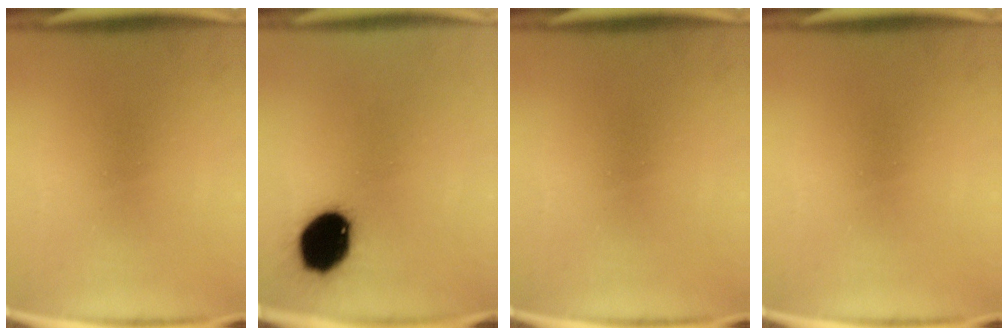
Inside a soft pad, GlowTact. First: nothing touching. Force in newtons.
{"total": 15.6}
{"total": 0.0}
{"total": 0.0}